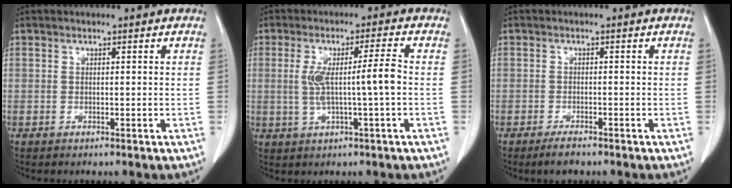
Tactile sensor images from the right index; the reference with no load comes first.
{"total": 6.9, "force": [-0.3, -0.3, 6.9], "torque": [-0.128, 0.007, 0.001]}
{"total": 2.1, "force": [-1.7, 0.3, 1.2], "torque": [-0.028, -0.004, -0.029]}